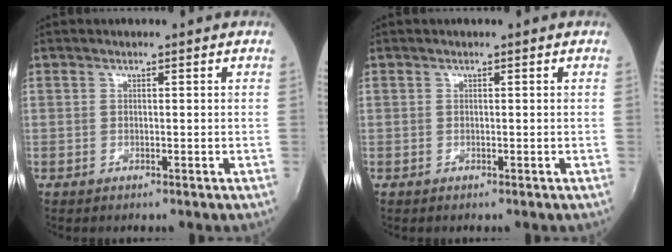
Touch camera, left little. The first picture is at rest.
{"total": 0.0}